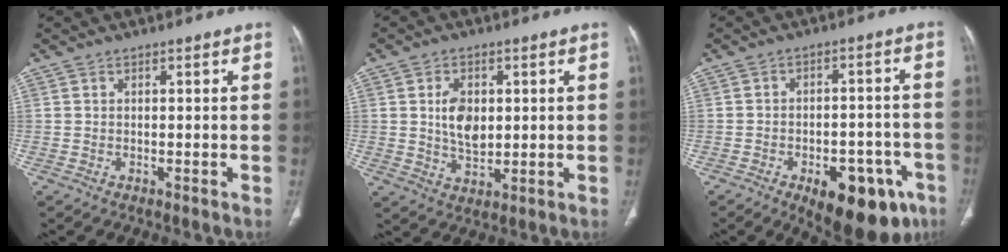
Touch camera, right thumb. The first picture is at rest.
{"total": 7.0, "force": [1.2, 4.5, 5.3], "torque": [-0.076, -0.011, 0.027]}
{"total": 16.4, "force": [-8.3, 8.1, 11.6], "torque": [-0.105, 0.037, -0.099]}